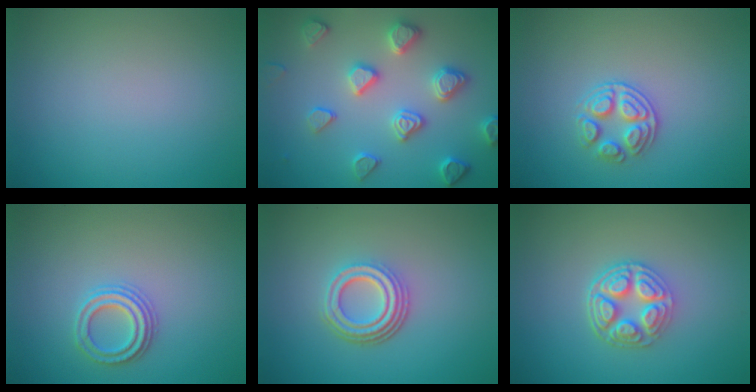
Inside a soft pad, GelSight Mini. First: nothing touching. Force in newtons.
{"total": 4.5, "press": 4.2, "slide": 1.5}
{"total": 2.7, "press": 2.5, "slide": 0.9}
{"total": 2.3, "press": 2.3, "slide": 0.3}
{"total": 4.2, "press": 3.2, "slide": 2.8}
{"total": 4.7, "press": 3.7, "slide": 2.8}